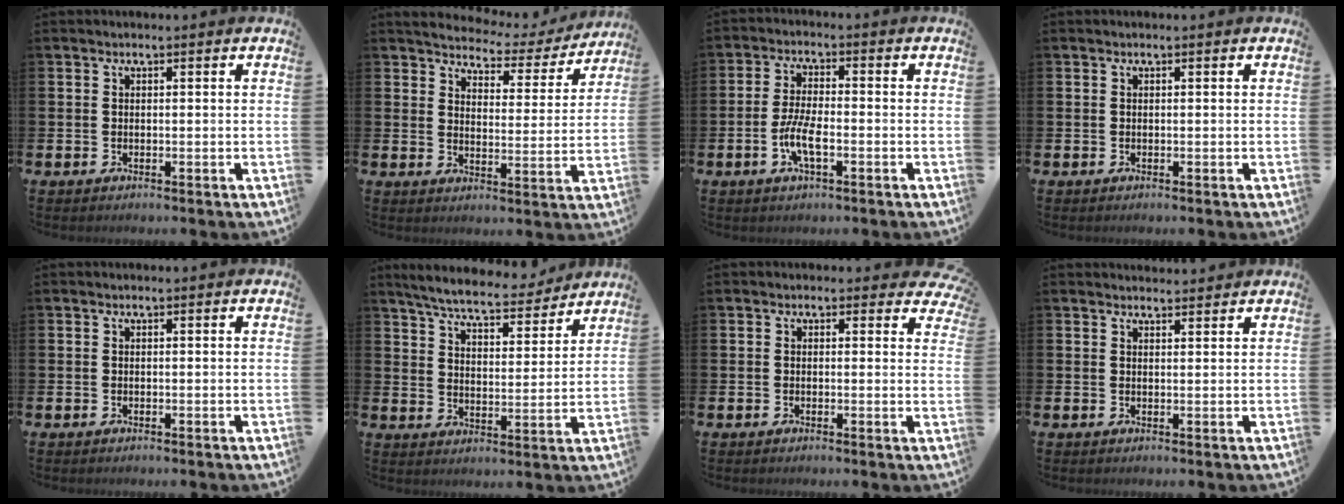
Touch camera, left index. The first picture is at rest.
{"total": 4.2, "force": [4.0, 1.2, 0.5], "torque": [-0.027, -0.038, 0.060]}
{"total": 4.7, "force": [-1.5, 1.4, 4.3], "torque": [-0.095, 0.001, -0.031]}
{"total": 0.0}
{"total": 0.0}
{"total": 7.1, "force": [6.7, 1.0, 2.0], "torque": [-0.059, -0.045, 0.115]}
{"total": 1.2, "force": [0.7, 0.9, 0.2], "torque": [-0.002, 0.004, 0.009]}
{"total": 1.9, "force": [1.9, 0.3, 0.0], "torque": [0.009, -0.013, 0.033]}